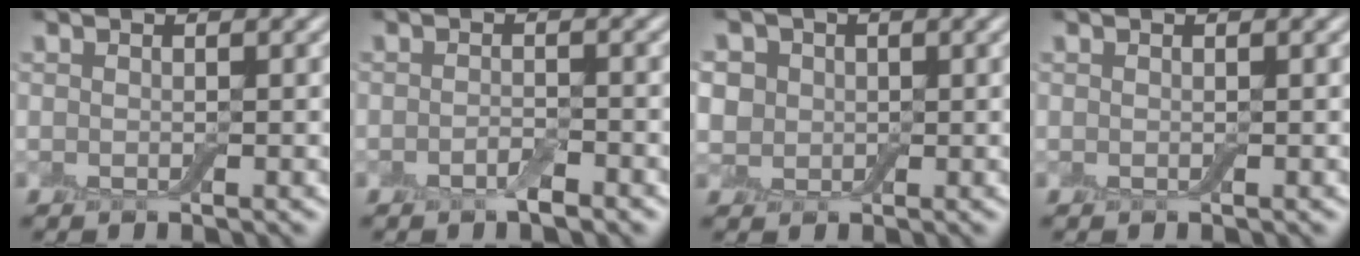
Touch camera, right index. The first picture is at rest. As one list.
[{"total": 1.5, "force": [-1.0, 0.4, 1.1], "torque": [-0.022, -0.001, -0.018]}, {"total": 4.7, "force": [1.2, 4.1, 2.0], "torque": [-0.049, 0.020, 0.000]}, {"total": 0.0}]